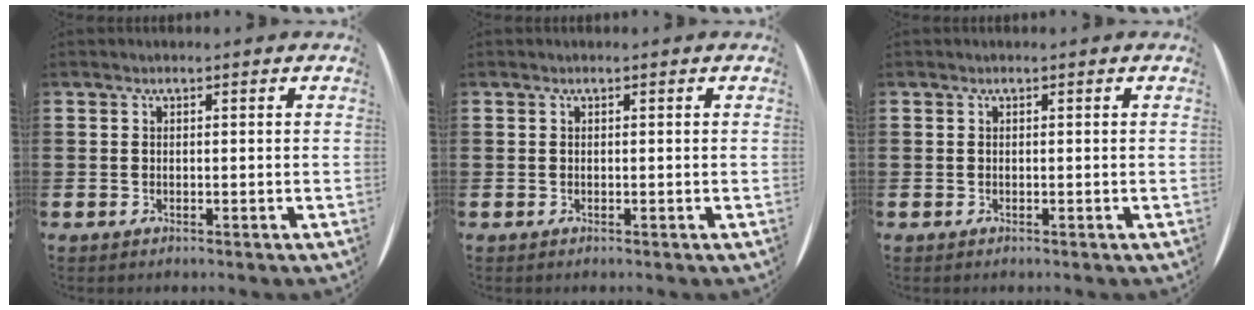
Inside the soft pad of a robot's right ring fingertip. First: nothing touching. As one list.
[{"total": 0.0}, {"total": 0.0}]